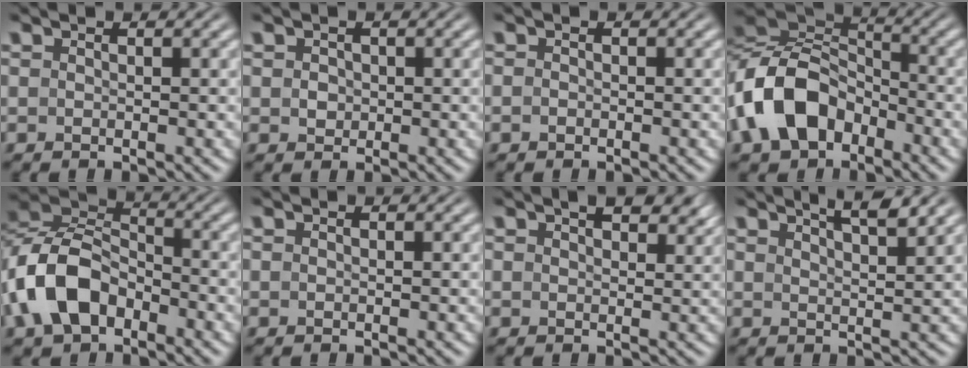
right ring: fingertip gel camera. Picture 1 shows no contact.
{"total": 0.8, "force": [0.1, 0.7, 0.4], "torque": [-0.007, -0.003, 0.009]}
{"total": 0.6, "force": [-0.5, 0.1, 0.1], "torque": [-0.006, -0.006, -0.008]}
{"total": 9.2, "force": [-1.7, 7.1, 5.6], "torque": [-0.140, -0.027, -0.022]}
{"total": 7.6, "force": [-1.9, 5.7, 4.7], "torque": [-0.122, -0.014, -0.030]}
{"total": 0.0}
{"total": 3.0, "force": [2.1, 1.1, 1.9], "torque": [-0.015, 0.006, 0.031]}
{"total": 4.0, "force": [3.4, 0.3, 2.1], "torque": [-0.023, 0.003, 0.058]}